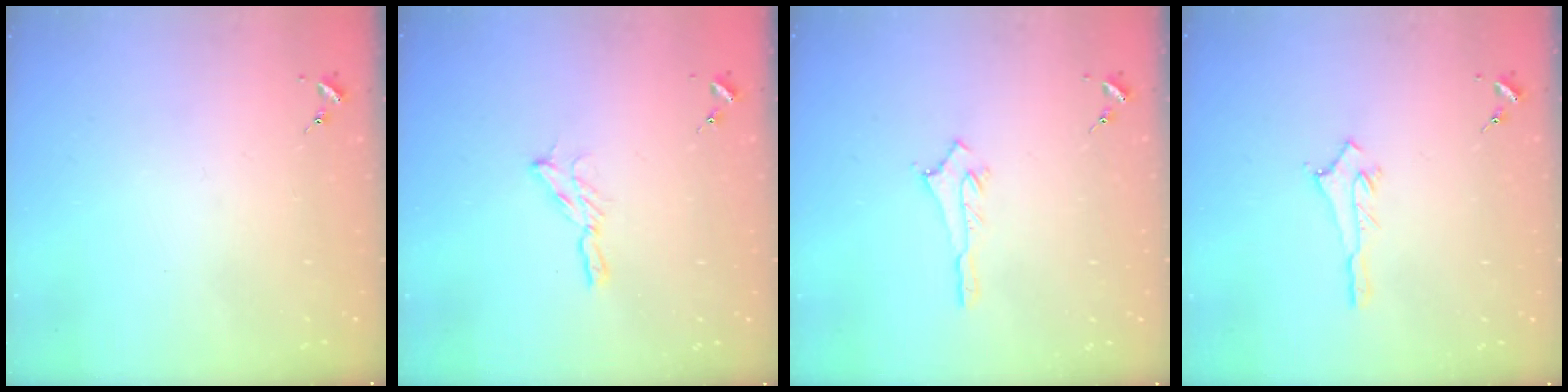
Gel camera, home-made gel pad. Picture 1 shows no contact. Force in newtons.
{"total": 5.4, "press": 5.4, "slide": 0.4}
{"total": 2.9, "press": 2.9, "slide": 0.2}
{"total": 2.9, "press": 2.8, "slide": 0.4}